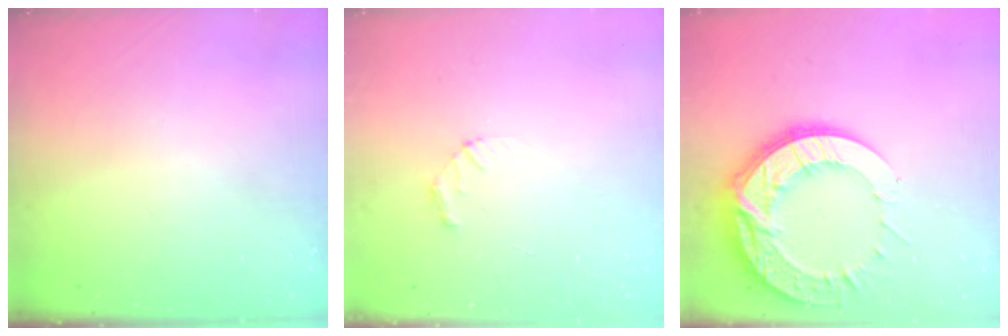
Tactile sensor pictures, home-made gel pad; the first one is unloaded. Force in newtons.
{"total": 2.1, "press": 2.1, "slide": 0.2}
{"total": 20.2, "press": 20.1, "slide": 1.8}